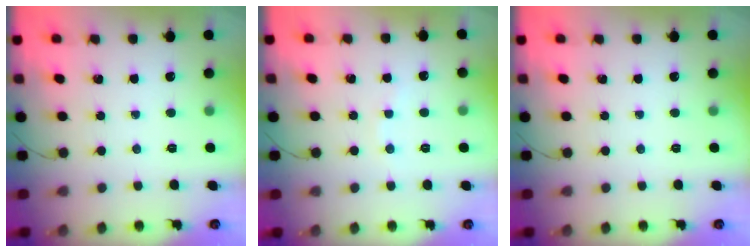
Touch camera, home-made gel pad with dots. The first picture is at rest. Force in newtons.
{"total": 2.3, "press": 2.1, "slide": 0.7}
{"total": 0.0}